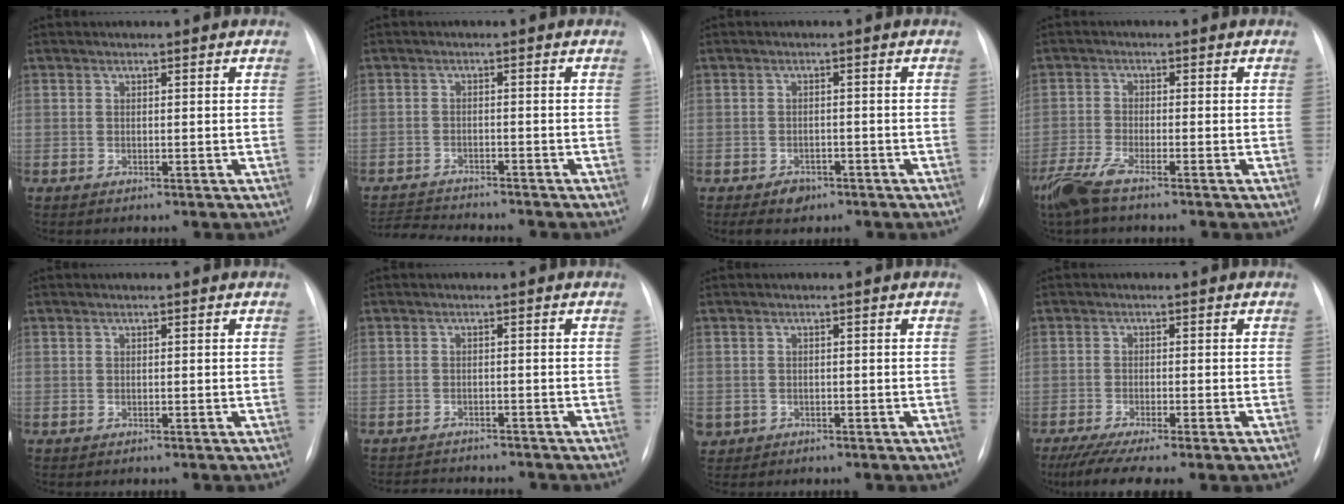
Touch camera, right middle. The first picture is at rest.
{"total": 6.7, "force": [-6.6, 0.1, 1.3], "torque": [-0.019, -0.011, -0.106]}
{"total": 2.7, "force": [-1.8, 1.7, 1.0], "torque": [-0.015, 0.002, -0.020]}
{"total": 5.5, "force": [-4.2, 0.6, 3.4], "torque": [-0.084, -0.018, -0.087]}
{"total": 0.0}
{"total": 7.1, "force": [-6.7, 1.4, 1.8], "torque": [-0.023, -0.004, -0.089]}
{"total": 2.6, "force": [-1.2, 2.3, 0.4], "torque": [-0.007, 0.002, -0.016]}
{"total": 9.2, "force": [-7.0, 0.8, 5.8], "torque": [-0.092, -0.019, -0.110]}